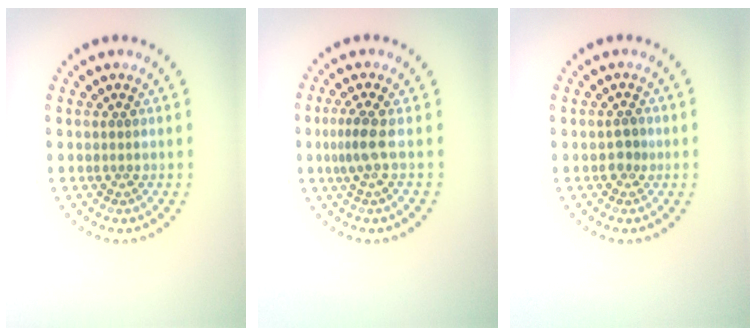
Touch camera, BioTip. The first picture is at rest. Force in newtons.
{"total": 2.0, "press": 1.4, "slide": 1.5}
{"total": 1.2, "press": 1.1, "slide": 0.3}